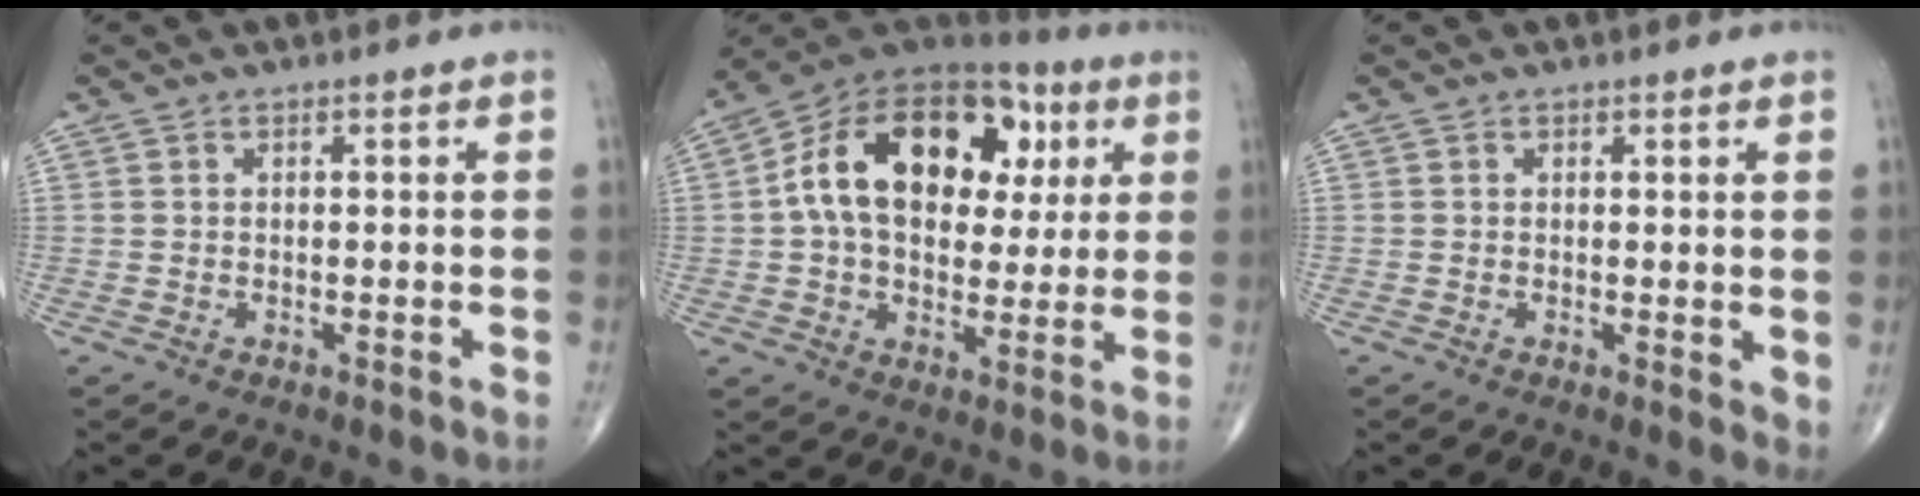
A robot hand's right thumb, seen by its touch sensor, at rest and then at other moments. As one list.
[{"total": 23.5, "force": [4.8, 15.2, 17.3], "torque": [-0.254, 0.023, 0.069]}, {"total": 2.4, "force": [0.5, 1.0, 2.1], "torque": [-0.030, -0.010, 0.004]}]